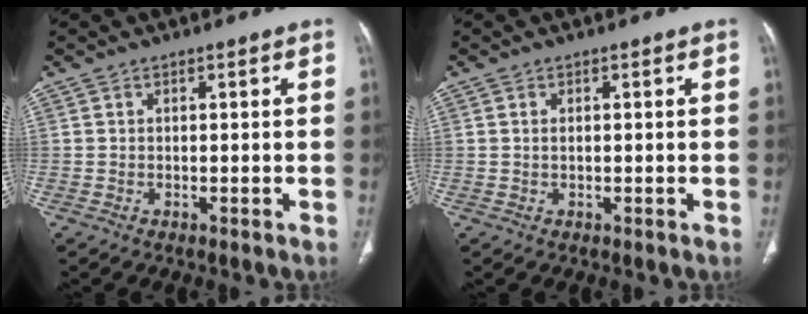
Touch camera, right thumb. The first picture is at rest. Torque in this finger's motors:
{"motor_torque": [-0.11, 0.15, -0.01, 0.42, 0.04]}